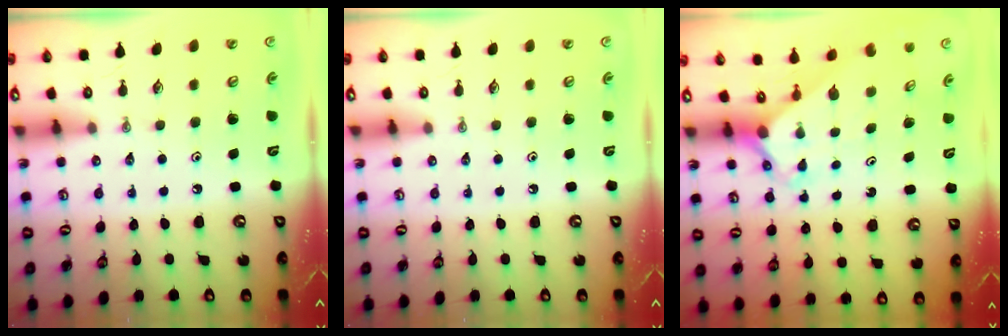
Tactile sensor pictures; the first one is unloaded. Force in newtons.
{"total": 0.0}
{"total": 2.7, "press": 2.7, "slide": 0.2}